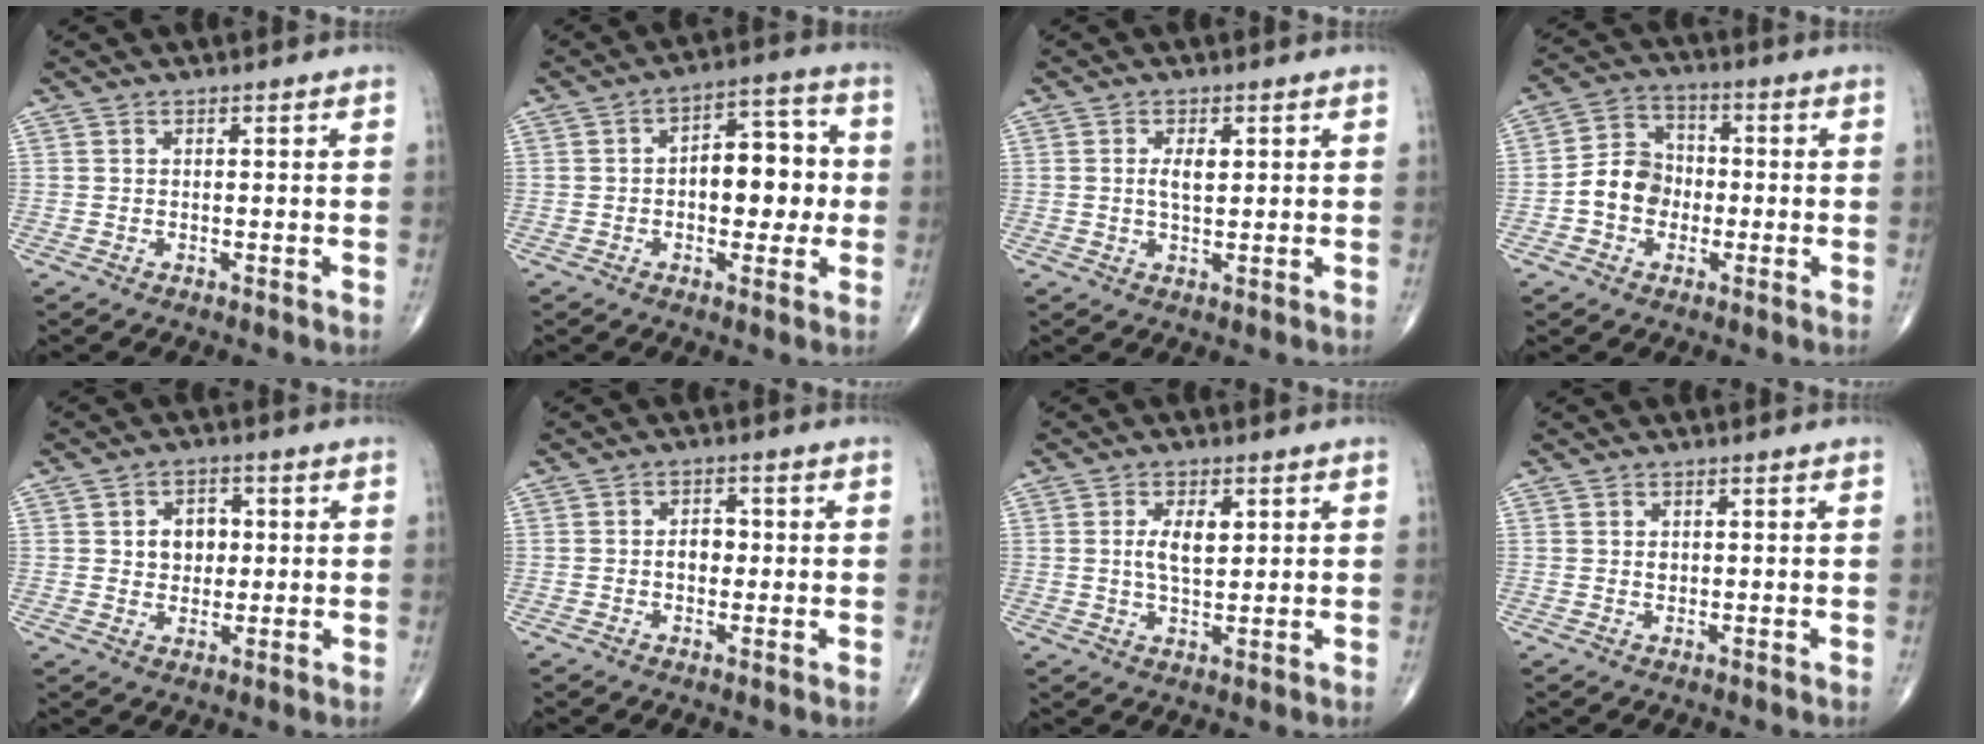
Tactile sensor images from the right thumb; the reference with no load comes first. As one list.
[{"total": 10.7, "force": [-0.4, 6.3, 8.7], "torque": [-0.081, 0.029, -0.011]}, {"total": 3.2, "force": [0.7, 1.6, 2.8], "torque": [-0.047, -0.004, 0.011]}, {"total": 8.6, "force": [-1.7, 7.2, 4.4], "torque": [-0.057, 0.033, -0.044]}, {"total": 5.6, "force": [0.8, 4.4, 3.4], "torque": [-0.022, 0.001, 0.011]}, {"total": 3.3, "force": [-0.2, 2.4, 2.2], "torque": [-0.020, 0.009, -0.009]}, {"total": 5.3, "force": [1.2, 2.6, 4.5], "torque": [-0.076, -0.008, 0.021]}, {"total": 0.9, "force": [0.1, 0.7, 0.5], "torque": [-0.006, 0.001, 0.002]}]